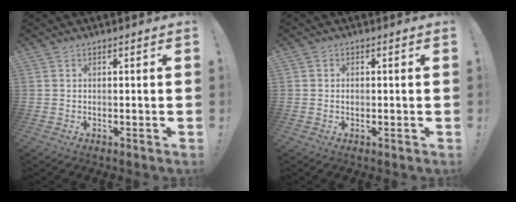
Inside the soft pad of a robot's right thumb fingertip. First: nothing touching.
{"total": 0.7, "force": [0.1, 0.7, 0.0], "torque": [0.007, 0.001, -0.001]}